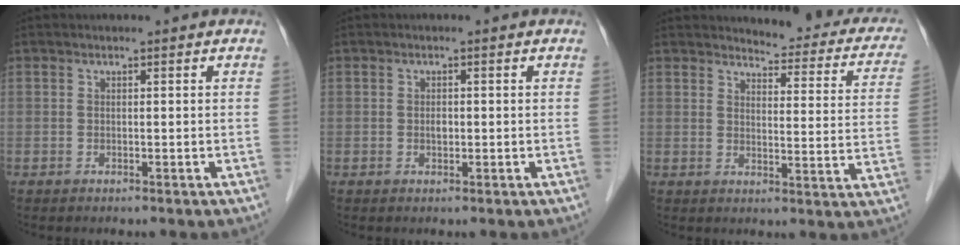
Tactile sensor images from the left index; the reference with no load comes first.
{"total": 1.0, "force": [-0.1, 0.6, 0.8], "torque": [-0.015, 0.001, -0.001]}
{"total": 15.0, "force": [13.8, 3.5, 4.6], "torque": [-0.023, -0.047, 0.128]}